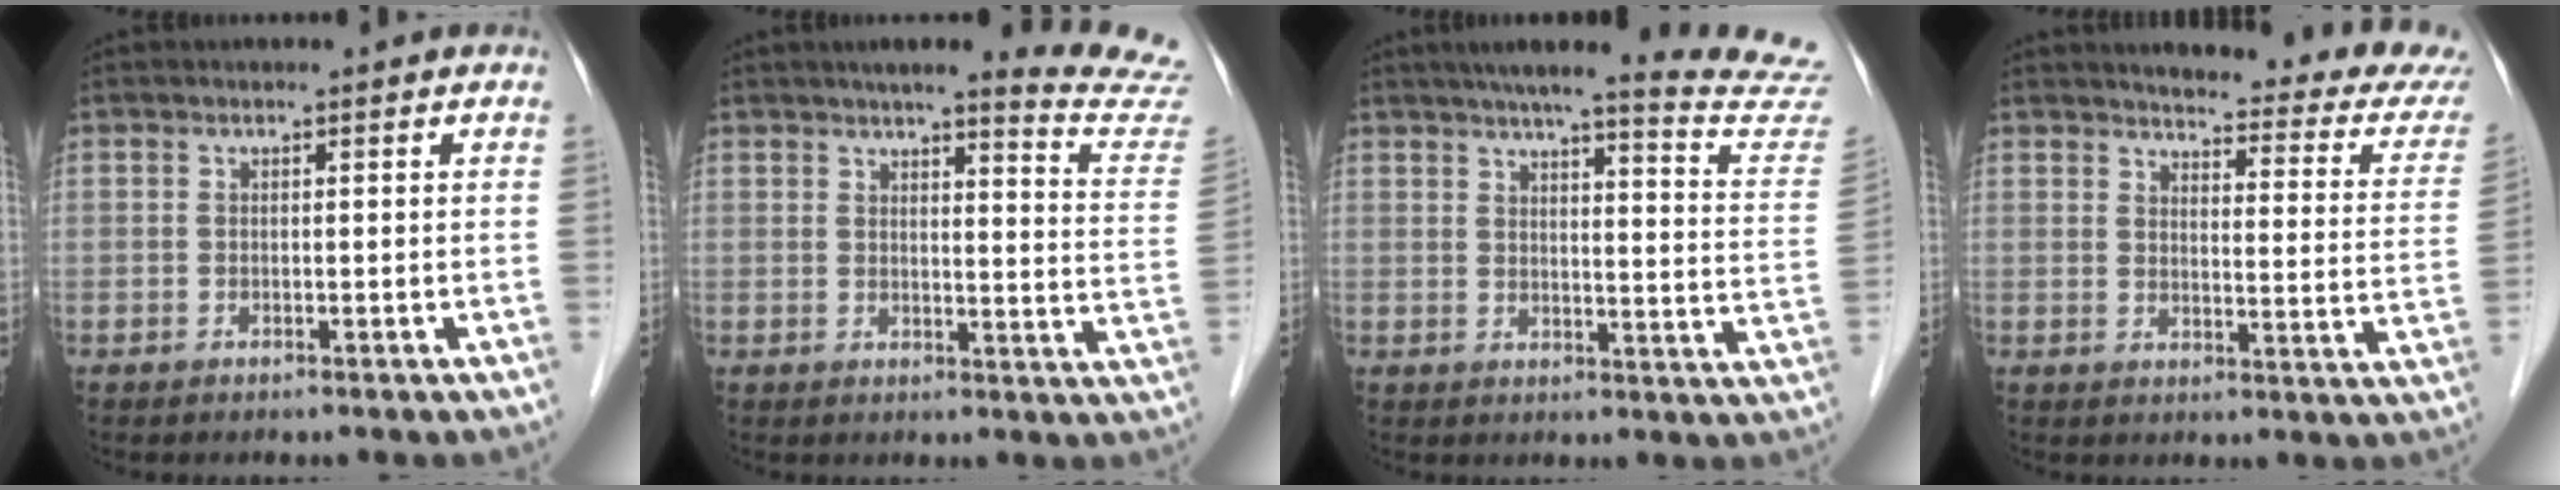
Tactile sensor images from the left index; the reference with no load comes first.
{"total": 14.3, "force": [13.7, -0.8, 4.1], "torque": [-0.041, -0.090, 0.136]}
{"total": 21.6, "force": [20.0, -0.4, 8.2], "torque": [-0.103, -0.086, 0.225]}
{"total": 18.8, "force": [17.9, 1.3, 5.6], "torque": [-0.057, -0.087, 0.186]}